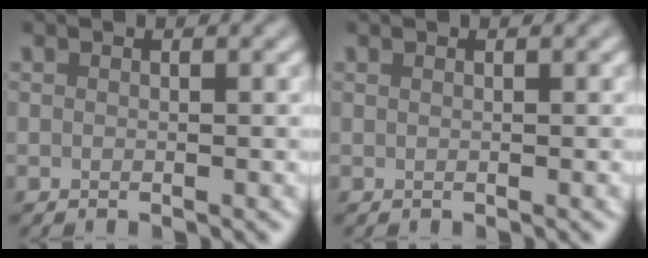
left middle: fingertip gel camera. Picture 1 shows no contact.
{"total": 0.0}